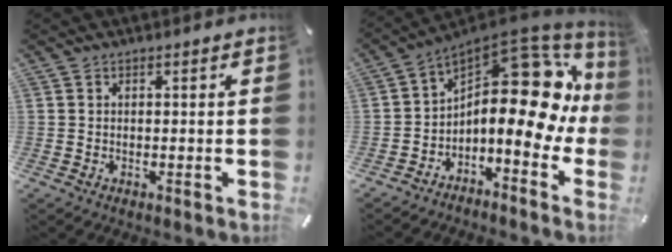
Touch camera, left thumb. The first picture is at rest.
{"total": 18.6, "force": [3.5, 9.9, 15.4], "torque": [-0.221, -0.058, 0.059]}